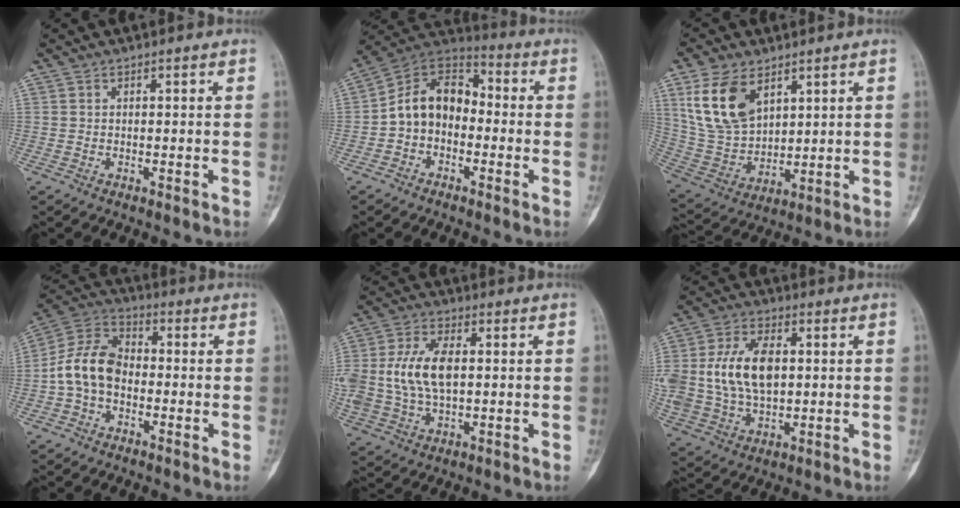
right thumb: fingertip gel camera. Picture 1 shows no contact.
{"total": 12.3, "force": [-1.5, 9.5, 7.7], "torque": [-0.096, 0.046, -0.046]}
{"total": 14.0, "force": [6.7, 8.3, 9.0], "torque": [-0.163, -0.025, 0.148]}
{"total": 11.0, "force": [-1.8, 7.8, 7.6], "torque": [-0.129, 0.035, -0.050]}
{"total": 13.1, "force": [1.1, 7.6, 10.6], "torque": [-0.219, 0.008, 0.027]}
{"total": 16.0, "force": [1.9, 10.0, 12.3], "torque": [-0.232, 0.003, 0.043]}